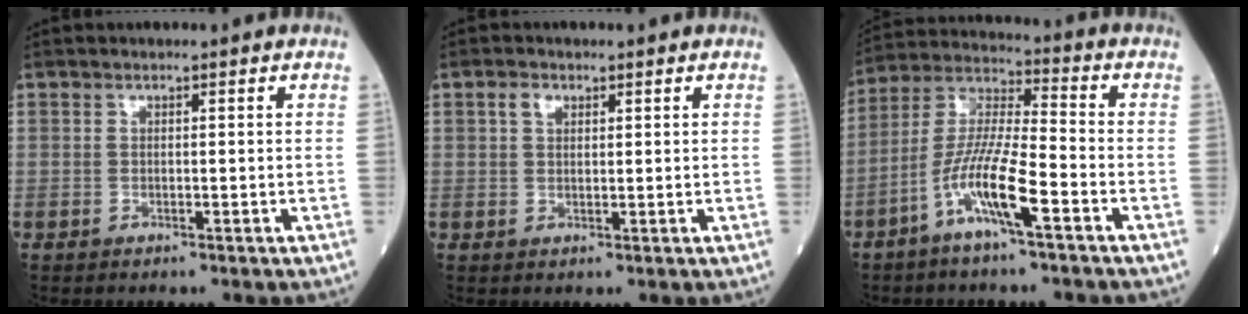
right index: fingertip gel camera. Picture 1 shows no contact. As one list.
[{"total": 2.0, "force": [1.0, 1.3, 1.1], "torque": [-0.026, 0.005, 0.019]}, {"total": 10.9, "force": [-5.2, 0.9, 9.6], "torque": [-0.196, 0.000, -0.104]}]